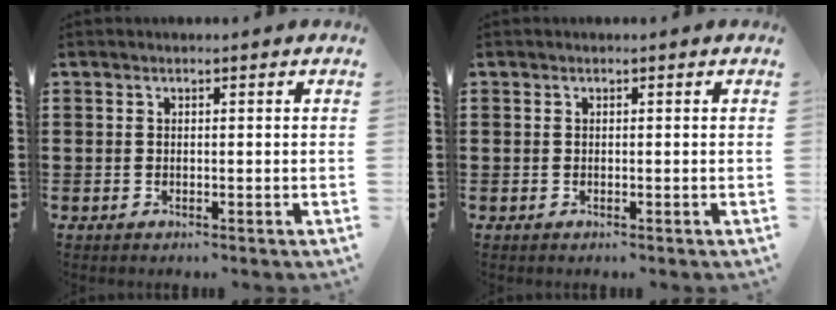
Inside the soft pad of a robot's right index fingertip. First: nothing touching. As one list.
[{"total": 0.0}]